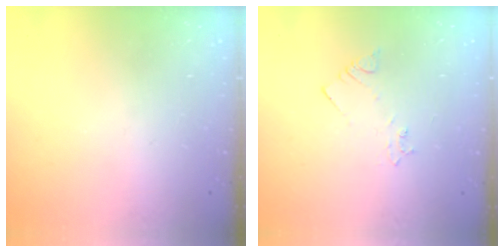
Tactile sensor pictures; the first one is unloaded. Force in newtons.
{"total": 2.1, "press": 2.1, "slide": 0.3}